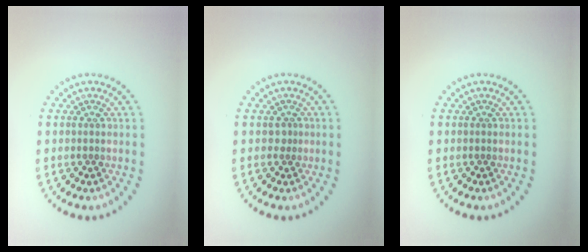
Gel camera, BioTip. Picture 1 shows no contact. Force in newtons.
{"total": 0.8, "press": 0.5, "slide": 0.6}
{"total": 0.0}